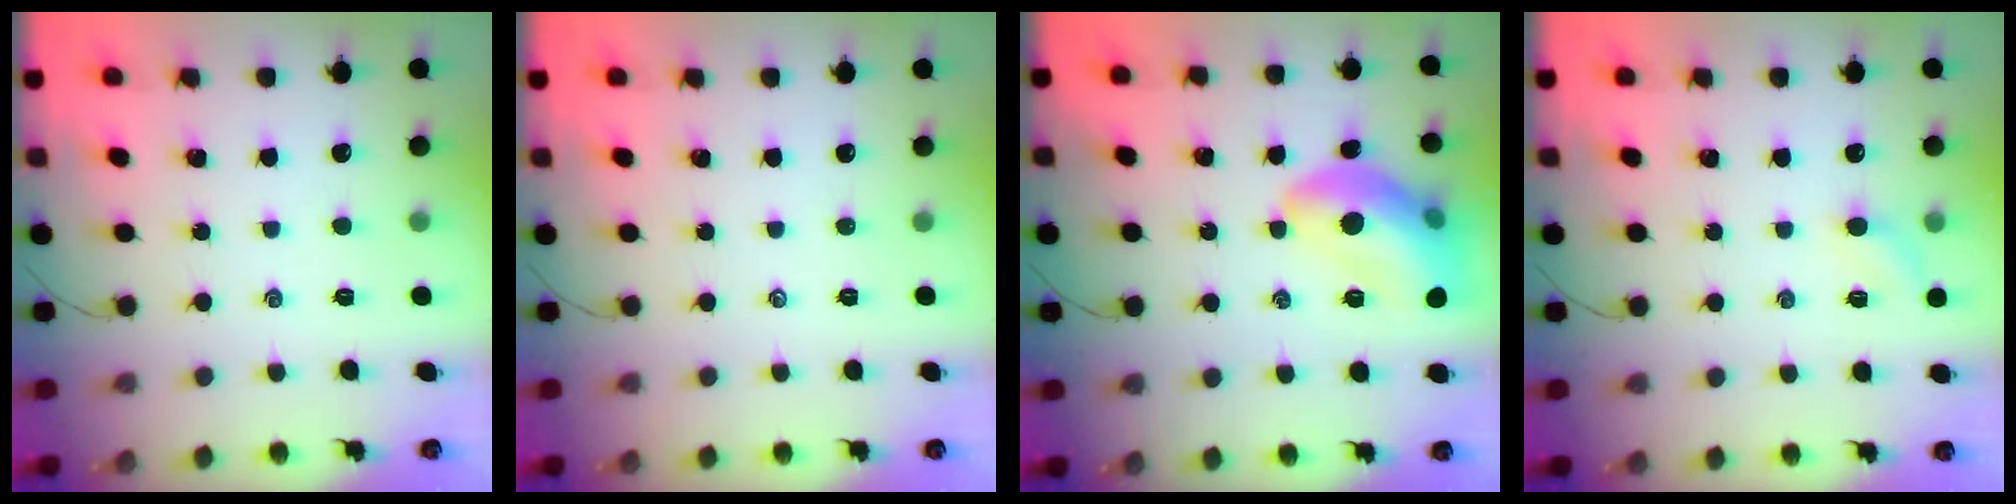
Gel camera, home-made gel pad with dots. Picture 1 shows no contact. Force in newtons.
{"total": 0.0}
{"total": 15.0, "press": 15.0, "slide": 1.3}
{"total": 5.5, "press": 5.4, "slide": 1.2}